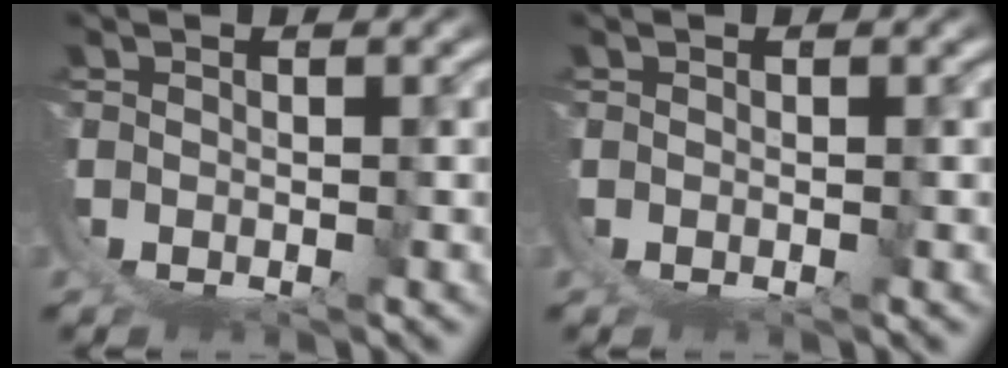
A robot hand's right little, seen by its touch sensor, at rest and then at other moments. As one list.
[{"total": 0.0}]